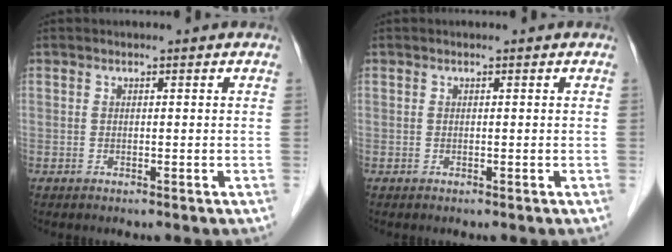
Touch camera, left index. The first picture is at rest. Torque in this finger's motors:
{"motor_torque": [0.00, 0.00, 0.00, 0.00]}